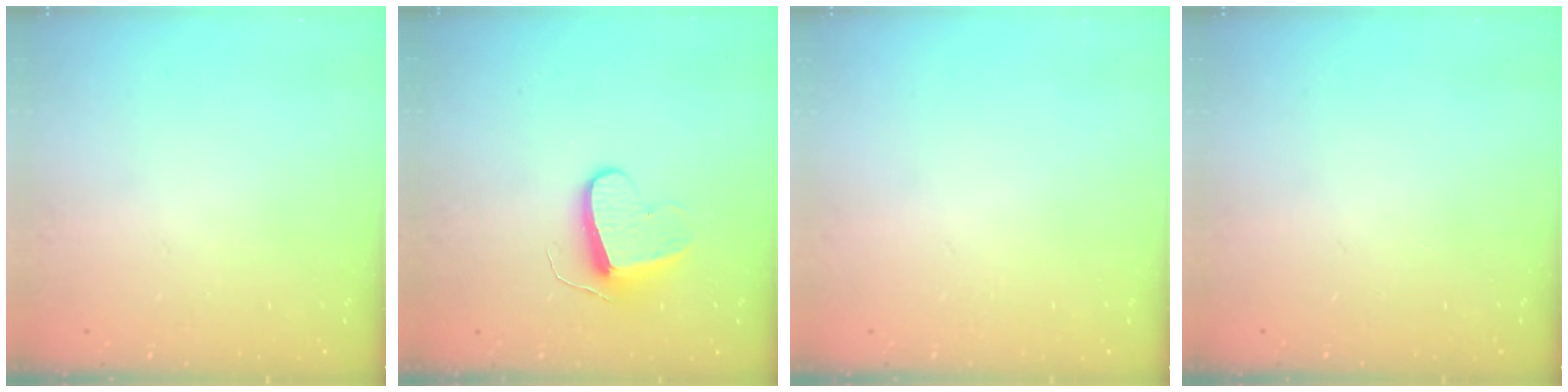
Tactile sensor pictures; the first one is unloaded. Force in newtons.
{"total": 9.4, "press": 9.4, "slide": 0.9}
{"total": 0.0}
{"total": 0.0}